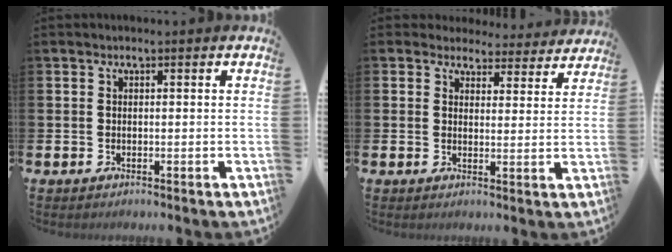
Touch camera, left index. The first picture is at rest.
{"total": 3.7, "force": [3.4, 1.5, 0.3], "torque": [-0.010, -0.025, 0.058]}